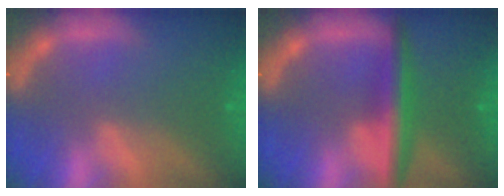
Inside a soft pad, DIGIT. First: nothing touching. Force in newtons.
{"total": 5.0}